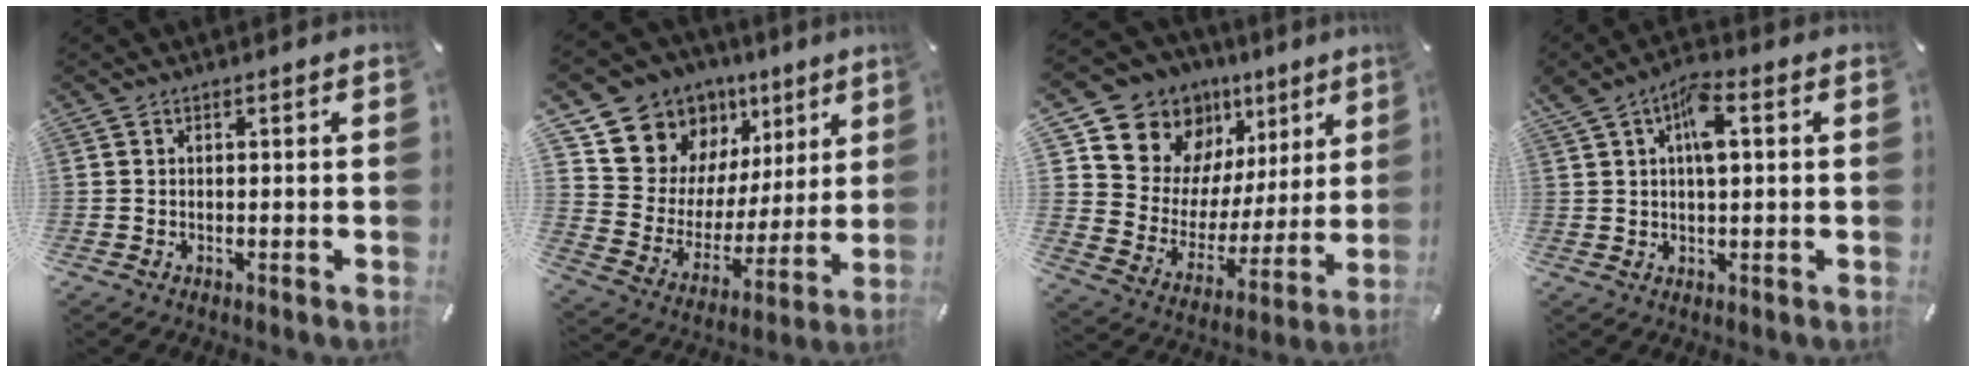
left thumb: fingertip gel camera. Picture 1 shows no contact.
{"total": 13.1, "force": [8.6, 9.7, 1.7], "torque": [-0.048, -0.079, 0.163]}
{"total": 15.4, "force": [10.3, 10.8, 3.5], "torque": [-0.069, -0.088, 0.190]}
{"total": 6.9, "force": [2.1, 2.9, 5.9], "torque": [-0.104, 0.004, 0.033]}